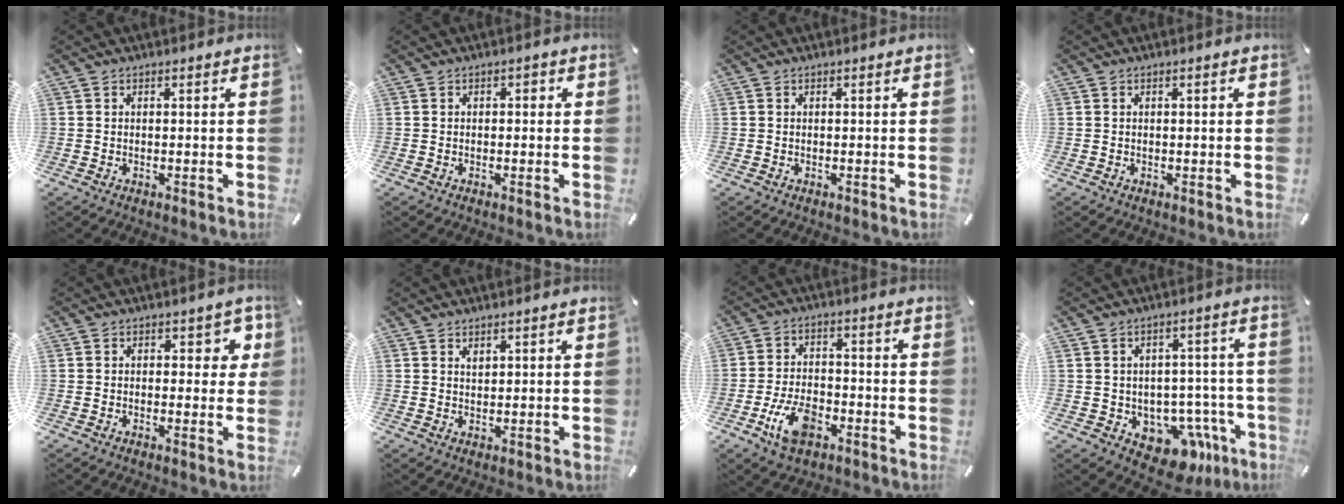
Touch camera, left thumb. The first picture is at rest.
{"total": 1.1, "force": [-0.4, 0.7, 0.8], "torque": [-0.015, 0.006, -0.010]}
{"total": 0.0}
{"total": 0.8, "force": [0.0, 0.1, 0.8], "torque": [-0.015, -0.001, 0.001]}
{"total": 4.4, "force": [1.2, 2.7, 3.4], "torque": [-0.029, -0.004, 0.012]}
{"total": 1.4, "force": [1.0, 0.8, 0.6], "torque": [-0.004, -0.002, 0.017]}
{"total": 9.9, "force": [-4.7, 5.5, 6.7], "torque": [-0.138, 0.017, -0.083]}
{"total": 11.7, "force": [-5.8, 7.9, 6.3], "torque": [-0.058, 0.027, -0.085]}